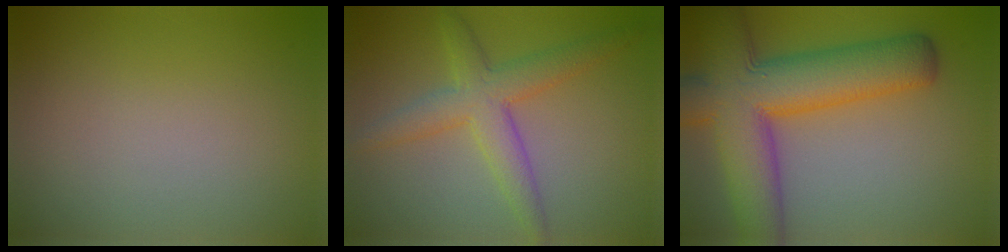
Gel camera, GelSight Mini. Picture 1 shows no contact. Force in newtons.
{"total": 4.6, "press": 4.6, "slide": 0.0}
{"total": 12.0, "press": 12.0, "slide": 0.4}